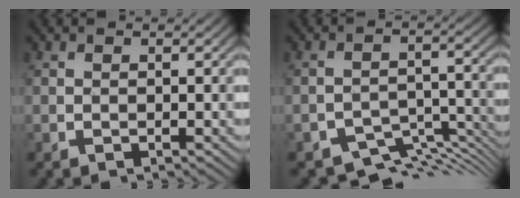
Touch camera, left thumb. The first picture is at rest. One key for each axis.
{"total": 7.0, "fx": -5.8, "fy": 2.7, "fz": 2.9, "tx": -0.041, "ty": -0.019, "tz": -0.089}